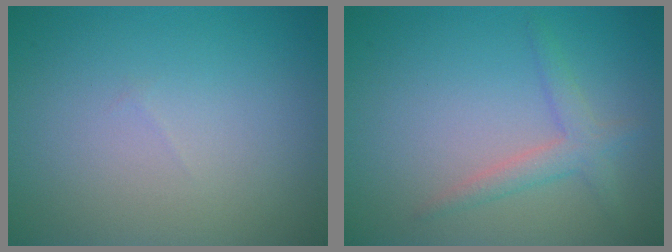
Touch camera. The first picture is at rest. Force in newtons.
{"total": 2.1, "press": 2.1, "slide": 0.1}